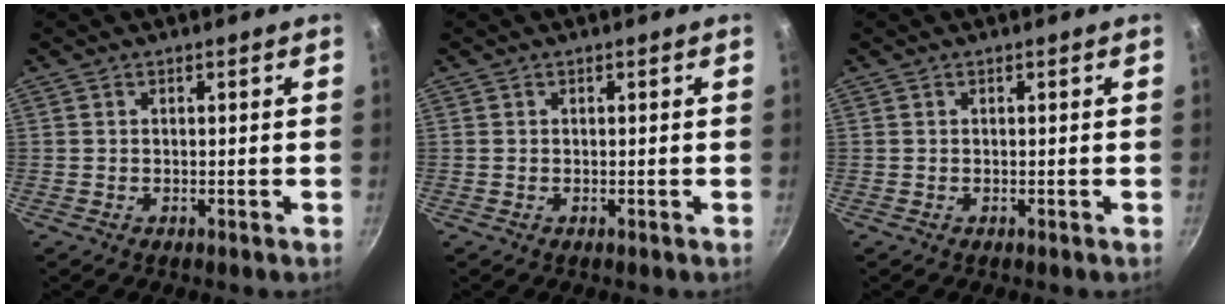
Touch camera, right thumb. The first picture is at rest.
{"total": 0.0}
{"total": 0.0}